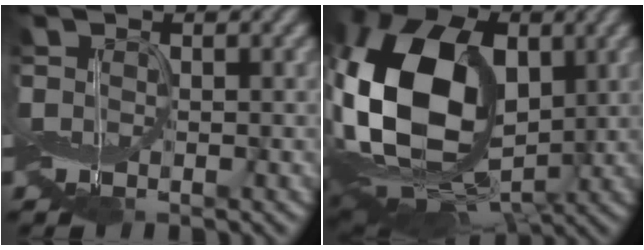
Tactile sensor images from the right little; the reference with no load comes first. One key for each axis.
{"total": 16.7, "fx": 0.1, "fy": 11.4, "fz": 12.2, "tx": -0.248, "ty": -0.003, "tz": -0.008}